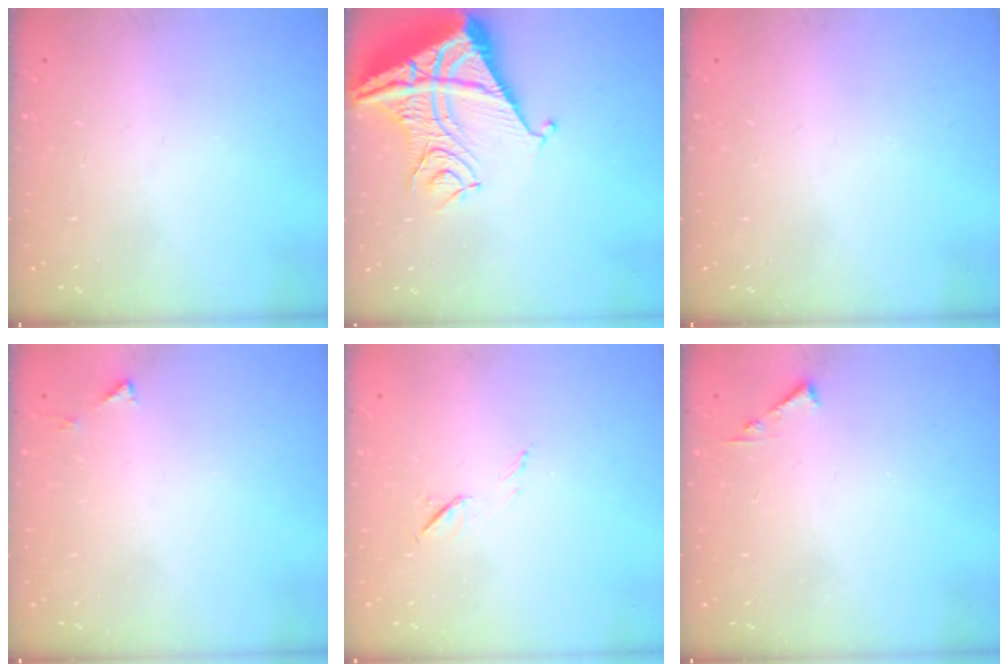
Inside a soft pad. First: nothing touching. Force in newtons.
{"total": 15.2, "press": 15.1, "slide": 1.8}
{"total": 0.0}
{"total": 3.5, "press": 3.5, "slide": 0.3}
{"total": 5.5, "press": 5.3, "slide": 1.5}
{"total": 3.6, "press": 3.6, "slide": 0.4}